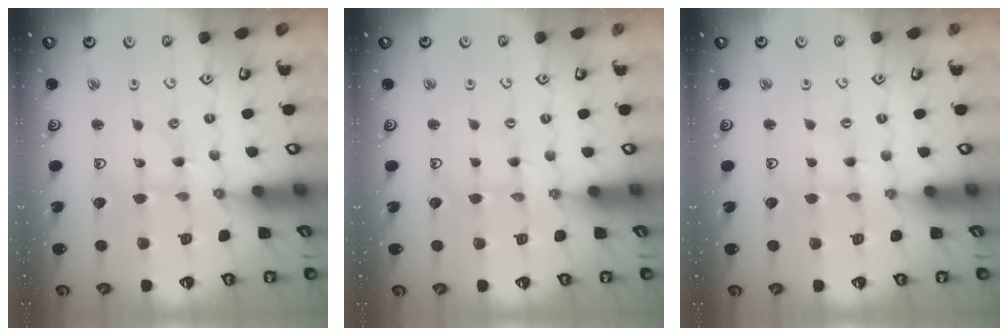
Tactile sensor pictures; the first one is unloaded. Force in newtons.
{"total": 0.0}
{"total": 0.0}